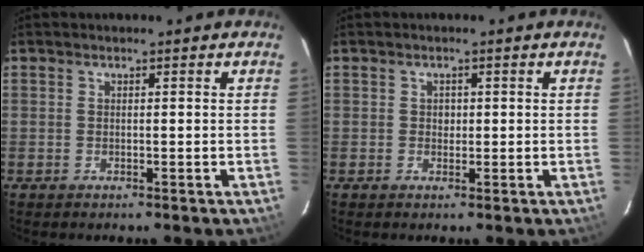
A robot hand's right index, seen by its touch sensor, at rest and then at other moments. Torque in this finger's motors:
{"motor_torque": [0.14, 0.06, 0.07, 0.02]}